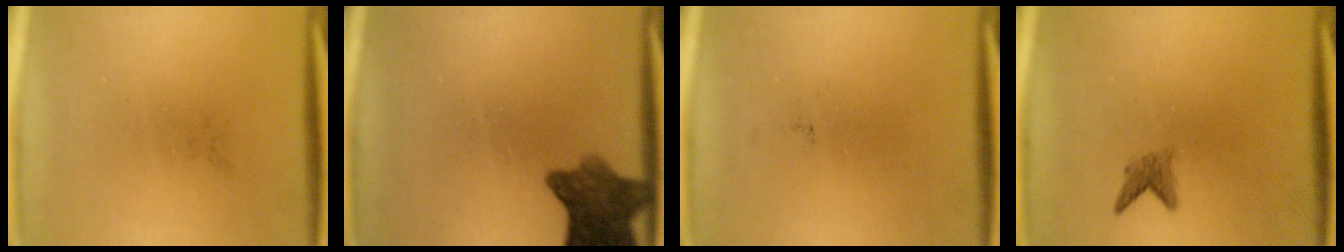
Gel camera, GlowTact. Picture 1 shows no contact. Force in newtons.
{"total": 8.3}
{"total": 0.0}
{"total": 1.7}